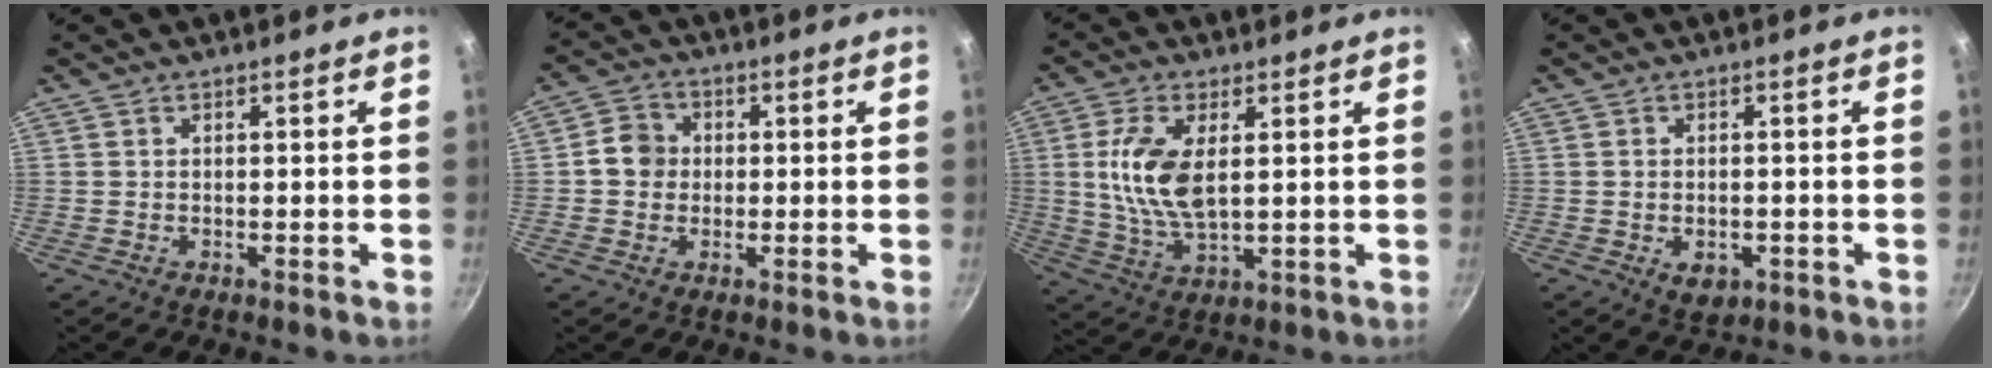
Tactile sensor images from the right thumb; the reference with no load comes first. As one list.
[{"total": 5.4, "force": [0.0, 4.9, 2.2], "torque": [-0.014, 0.011, -0.014]}, {"total": 11.0, "force": [2.0, 5.2, 9.4], "torque": [-0.186, -0.009, 0.043]}, {"total": 4.3, "force": [-1.3, 2.9, 2.9], "torque": [-0.036, 0.001, -0.013]}]